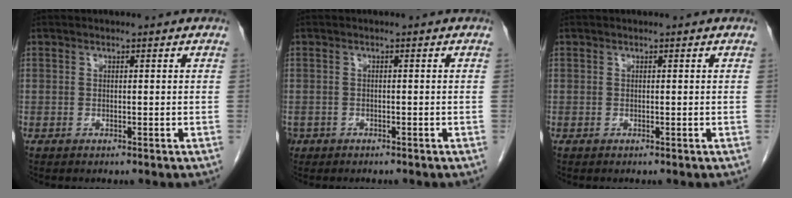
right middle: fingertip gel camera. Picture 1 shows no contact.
{"total": 2.7, "force": [-2.1, 1.7, 0.6], "torque": [-0.016, -0.001, -0.035]}
{"total": 0.0}